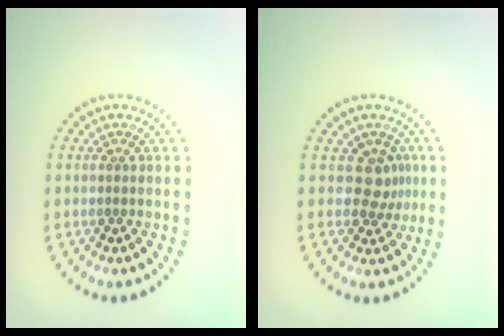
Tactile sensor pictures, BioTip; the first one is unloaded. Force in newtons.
{"total": 2.2, "press": 1.7, "slide": 1.4}